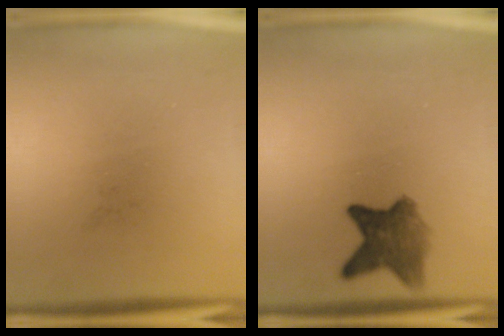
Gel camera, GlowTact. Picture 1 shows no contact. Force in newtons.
{"total": 6.3}